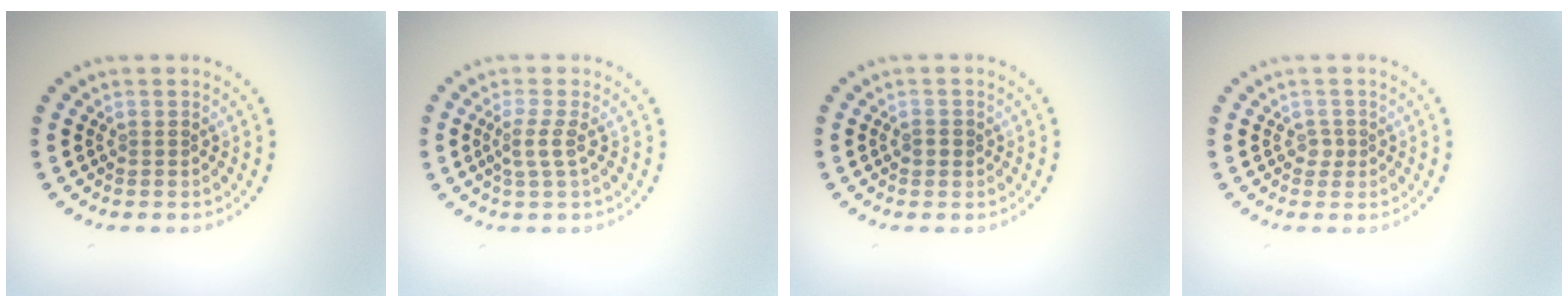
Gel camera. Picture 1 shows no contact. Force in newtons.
{"total": 1.9, "press": 1.4, "slide": 1.2}
{"total": 1.1, "press": 1.1, "slide": 0.1}
{"total": 1.0, "press": 0.8, "slide": 0.7}